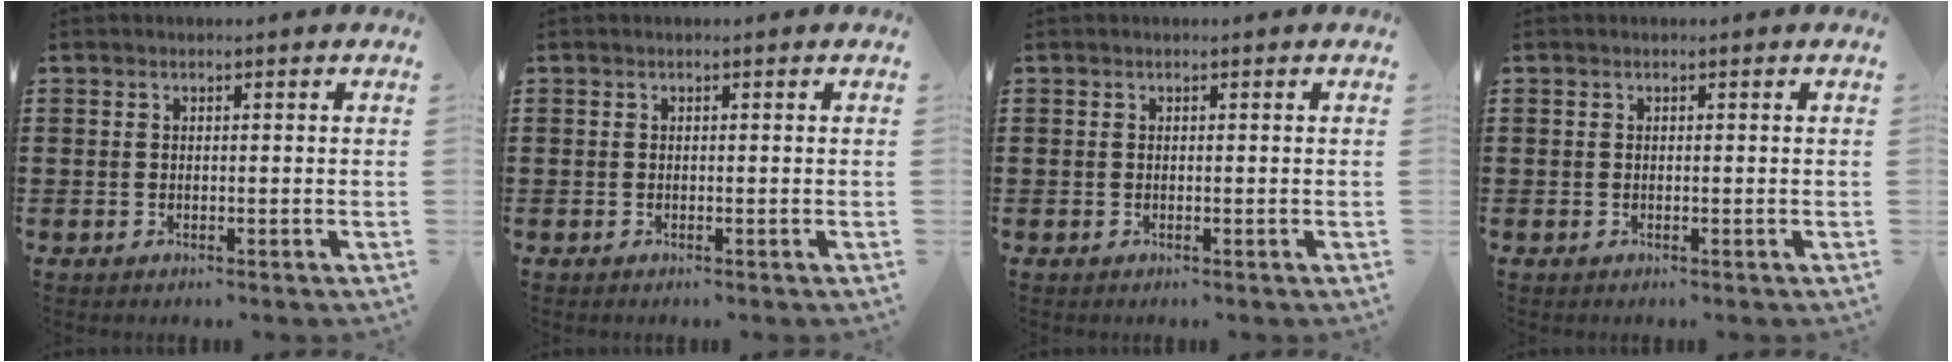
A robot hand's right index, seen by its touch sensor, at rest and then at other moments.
{"total": 0.0}
{"total": 0.0}
{"total": 0.0}